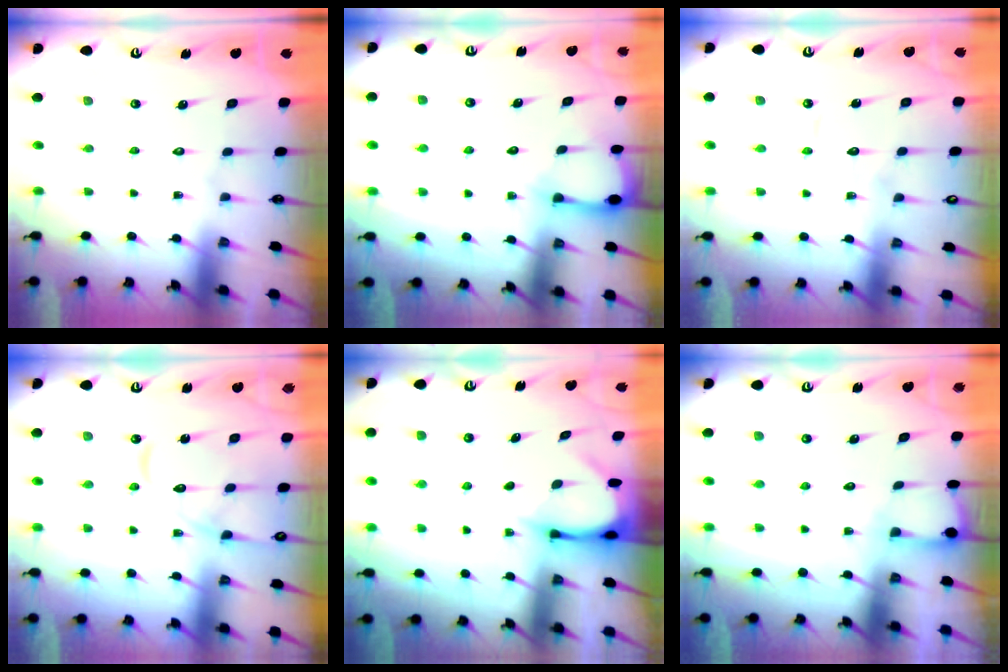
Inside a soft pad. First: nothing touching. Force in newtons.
{"total": 5.5, "press": 5.5, "slide": 0.2}
{"total": 4.1, "press": 4.1, "slide": 0.4}
{"total": 12.8, "press": 12.8, "slide": 1.2}
{"total": 3.7, "press": 3.7, "slide": 0.3}
{"total": 4.0, "press": 4.0, "slide": 0.2}